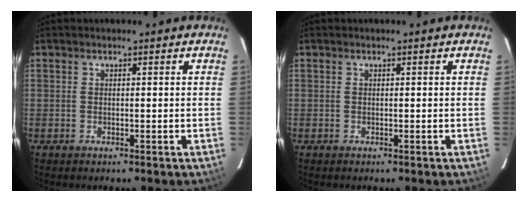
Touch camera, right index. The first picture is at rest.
{"total": 0.0}